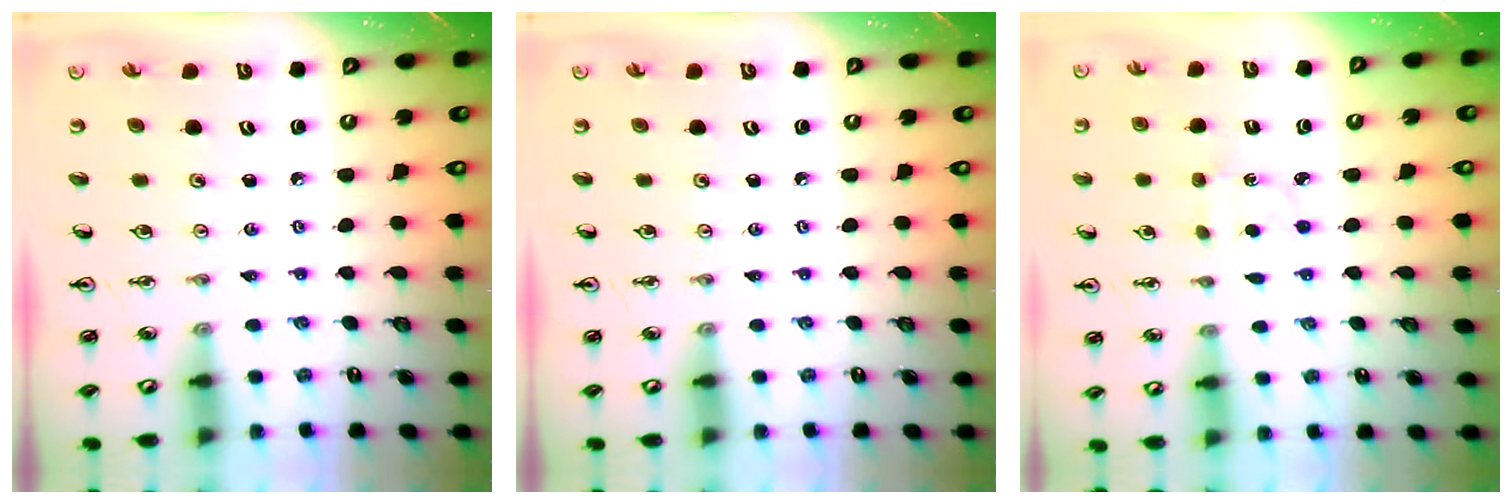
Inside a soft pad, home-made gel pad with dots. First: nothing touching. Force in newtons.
{"total": 0.0}
{"total": 2.9, "press": 2.9, "slide": 0.4}